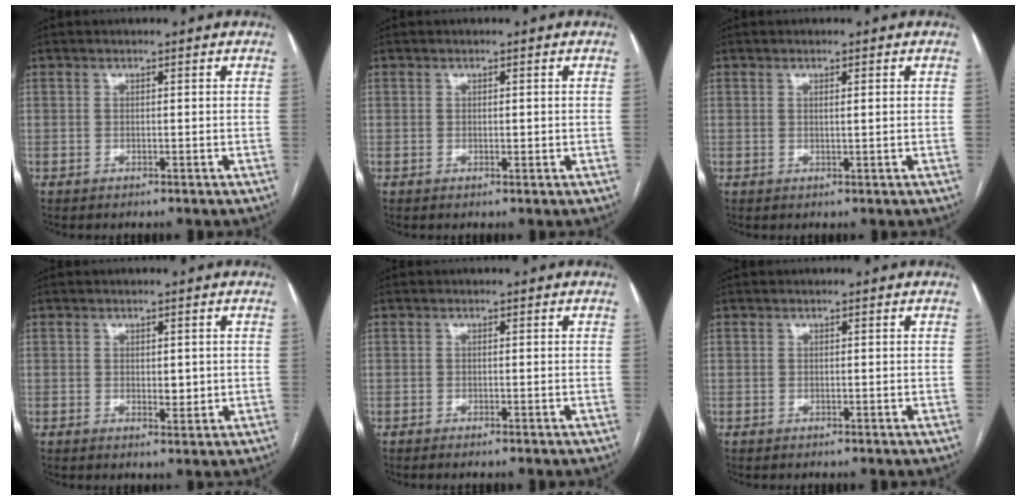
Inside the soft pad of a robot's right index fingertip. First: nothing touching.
{"total": 0.9, "force": [-0.1, 0.5, 0.8], "torque": [-0.010, -0.001, -0.002]}
{"total": 1.1, "force": [0.3, 0.0, 1.0], "torque": [-0.019, 0.001, 0.005]}
{"total": 2.6, "force": [0.0, 1.3, 2.2], "torque": [-0.029, -0.004, 0.003]}
{"total": 1.1, "force": [-0.9, 0.0, 0.7], "torque": [-0.011, -0.001, -0.012]}
{"total": 0.0}